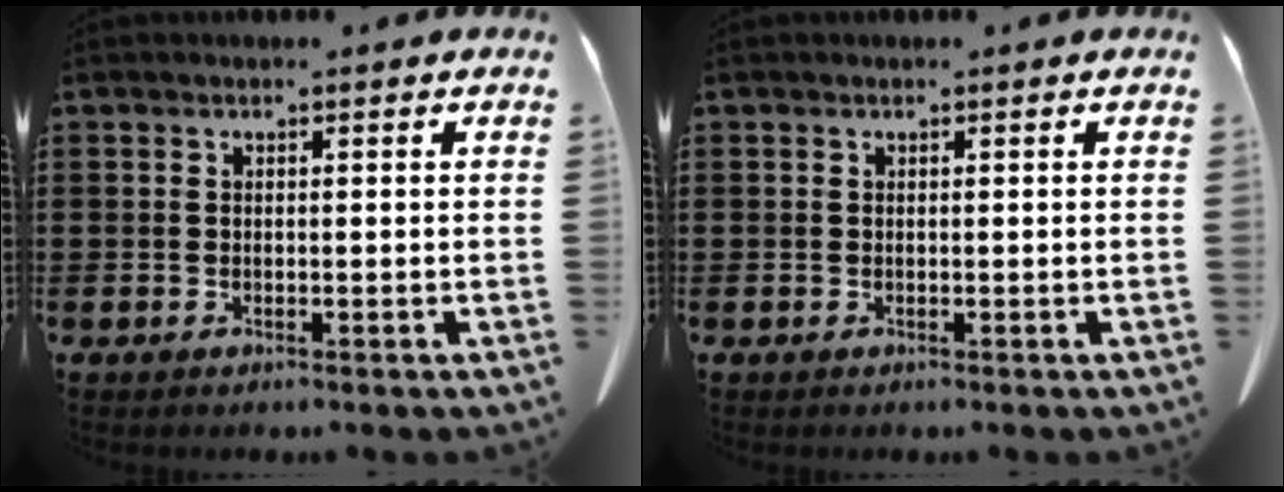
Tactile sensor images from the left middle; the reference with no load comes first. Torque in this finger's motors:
{"motor_torque": [-0.01, 0.05, -0.03, 0.00]}